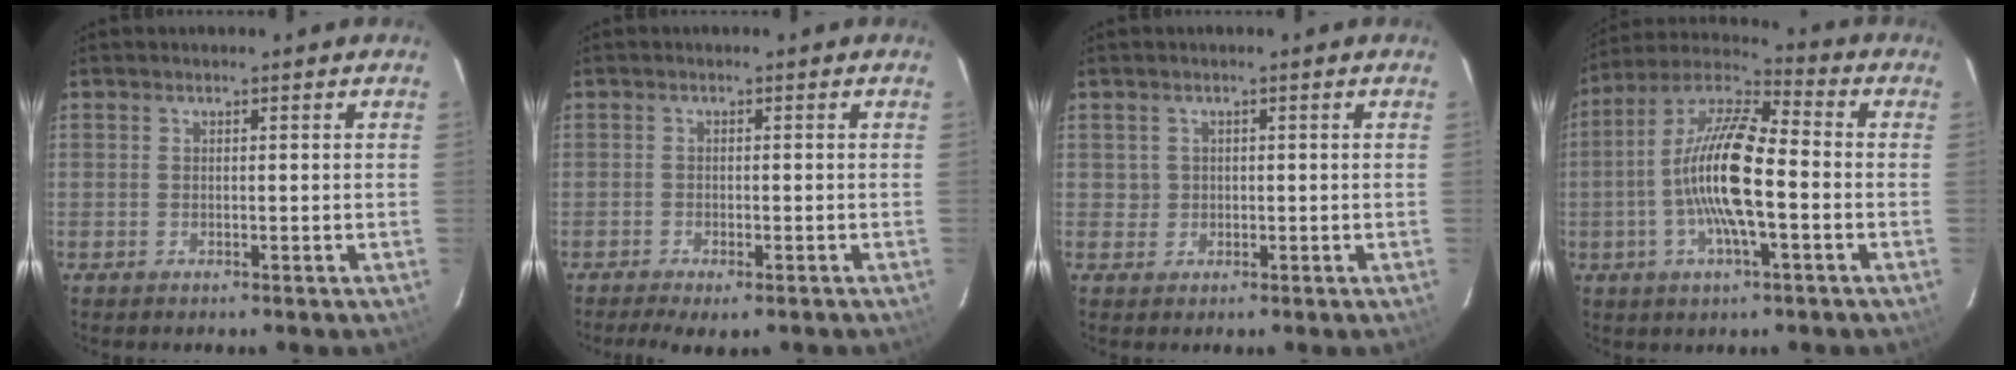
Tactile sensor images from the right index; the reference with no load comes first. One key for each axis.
{"total": 6.8, "fx": -4.9, "fy": 2.3, "fz": 4.1, "tx": -0.094, "ty": -0.022, "tz": -0.076}
{"total": 1.8, "fx": 0.1, "fy": 1.8, "fz": 0.2, "tx": 0.003, "ty": 0.004, "tz": 0.006}
{"total": 15.5, "fx": -2.9, "fy": 4.0, "fz": 14.6, "tx": -0.283, "ty": 0.005, "tz": -0.064}